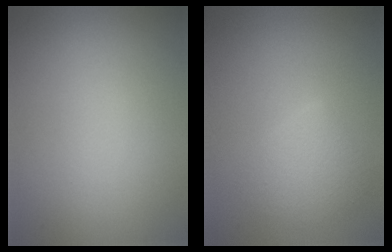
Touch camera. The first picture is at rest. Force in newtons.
{"total": 2.4, "press": 2.4, "slide": 0.1}